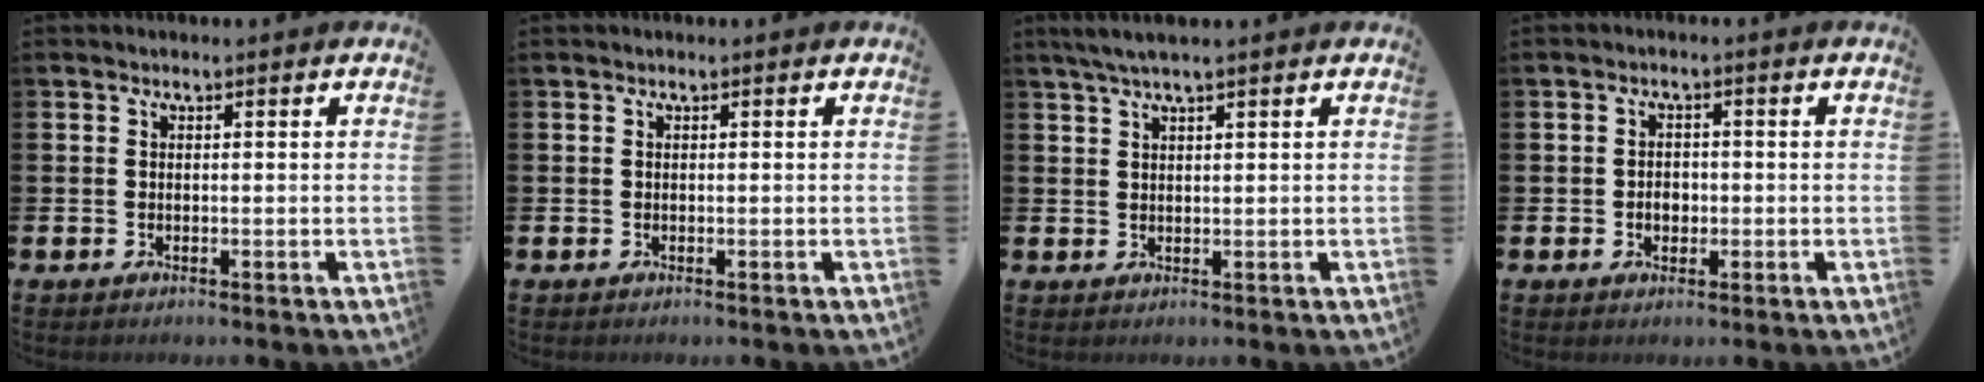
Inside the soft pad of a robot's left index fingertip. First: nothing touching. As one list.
[{"total": 0.0}, {"total": 2.6, "force": [2.0, 0.1, 1.6], "torque": [-0.042, 0.005, 0.037]}, {"total": 2.2, "force": [-0.5, 1.7, 1.3], "torque": [-0.009, 0.000, -0.015]}]